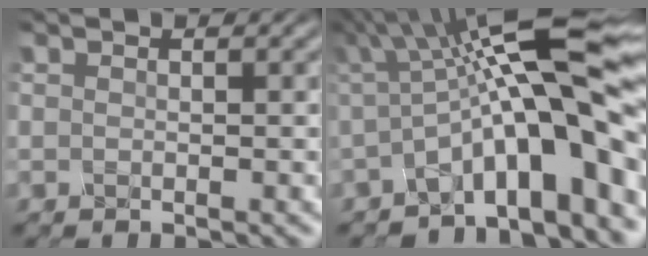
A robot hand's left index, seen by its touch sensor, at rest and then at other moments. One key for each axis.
{"total": 13.4, "fx": -0.3, "fy": 2.8, "fz": 13.1, "tx": -0.188, "ty": 0.028, "tz": -0.011}